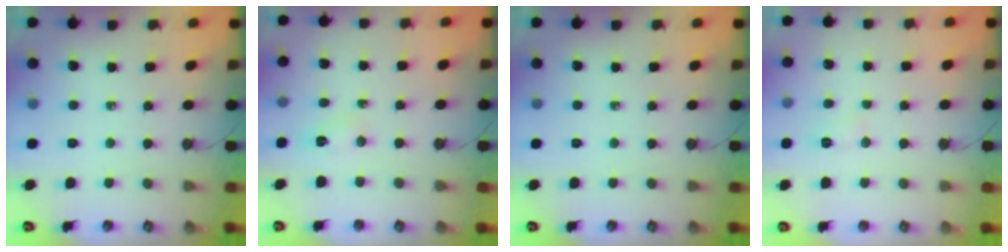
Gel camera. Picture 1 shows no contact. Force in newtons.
{"total": 4.3, "press": 3.6, "slide": 2.5}
{"total": 0.0}
{"total": 5.8, "press": 5.8, "slide": 0.6}